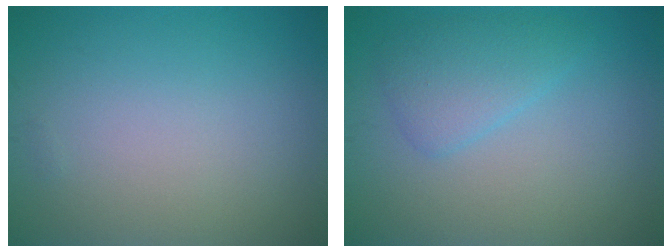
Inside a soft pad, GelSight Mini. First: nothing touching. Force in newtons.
{"total": 2.8, "press": 2.8, "slide": 0.2}